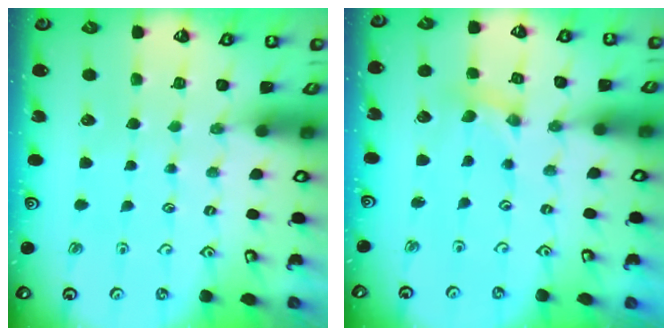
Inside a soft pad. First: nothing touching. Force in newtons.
{"total": 1.7, "press": 1.7, "slide": 0.3}